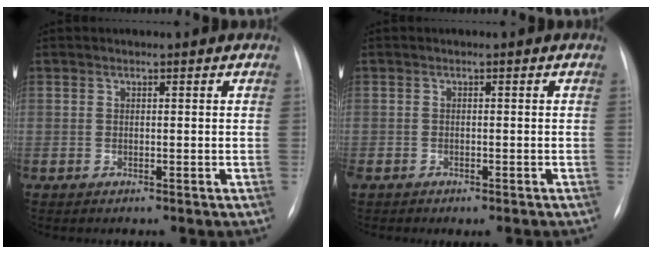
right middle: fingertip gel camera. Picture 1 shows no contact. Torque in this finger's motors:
{"motor_torque": [0.21, -0.39, 0.16, 0.07]}